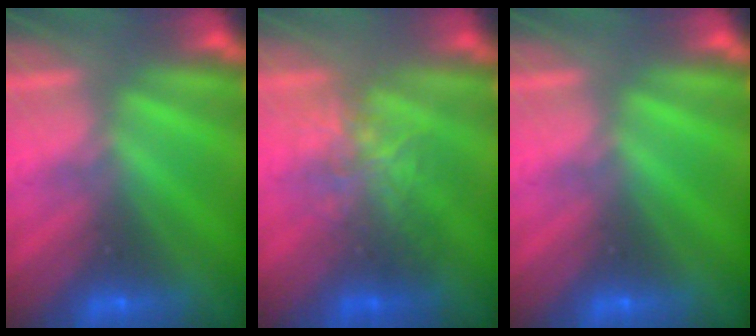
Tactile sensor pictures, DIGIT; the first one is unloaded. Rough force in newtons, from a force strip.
{"total": 2.5}
{"total": 0.0}